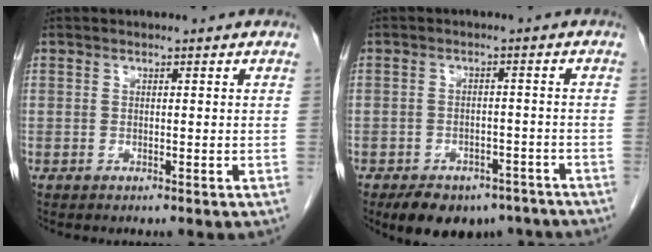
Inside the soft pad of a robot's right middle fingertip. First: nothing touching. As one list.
[{"total": 10.5, "force": [-7.8, 5.7, 4.0], "torque": [-0.053, 0.004, -0.103]}]